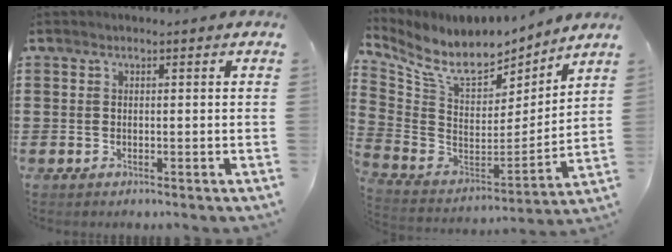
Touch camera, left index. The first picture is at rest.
{"total": 9.2, "force": [7.5, 3.4, 4.1], "torque": [-0.112, -0.059, 0.131]}